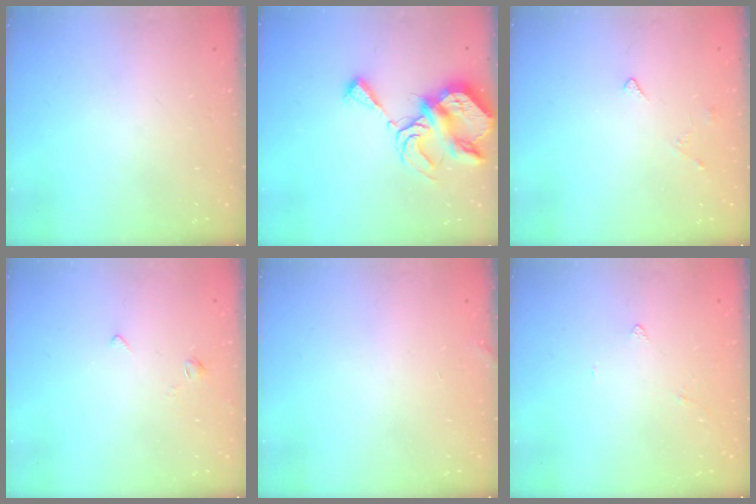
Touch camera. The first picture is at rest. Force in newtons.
{"total": 10.0, "press": 10.0, "slide": 1.1}
{"total": 3.3, "press": 3.2, "slide": 0.6}
{"total": 2.2, "press": 2.2, "slide": 0.5}
{"total": 2.3, "press": 2.3, "slide": 0.1}
{"total": 2.6, "press": 2.6, "slide": 0.5}